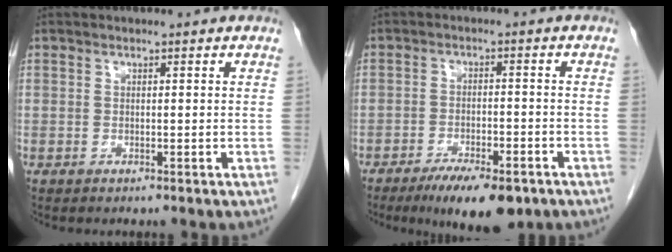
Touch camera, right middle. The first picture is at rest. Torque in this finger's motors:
{"motor_torque": [1.23, -0.91, 0.17, 0.08]}